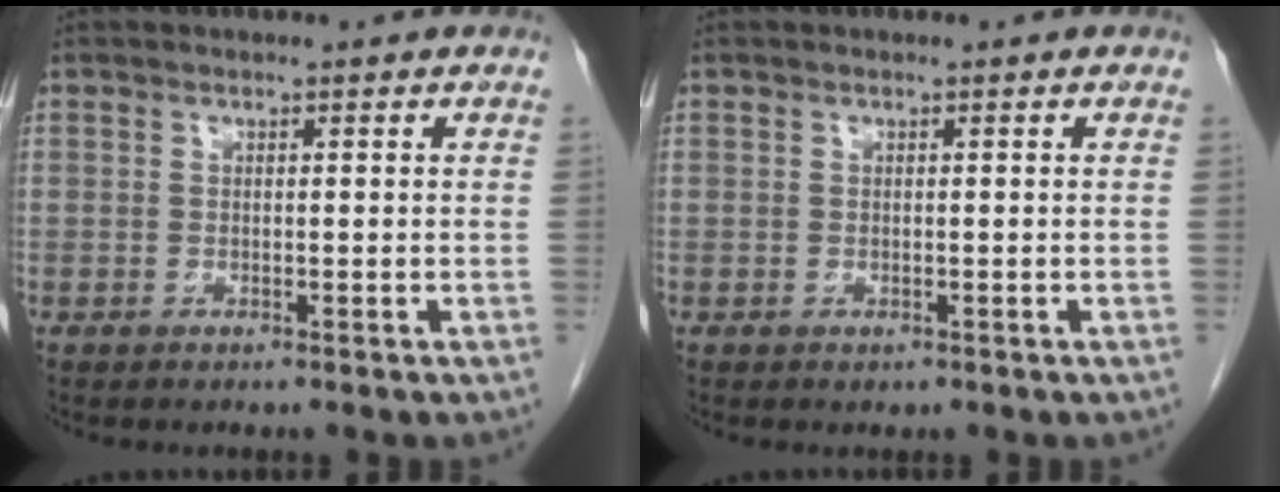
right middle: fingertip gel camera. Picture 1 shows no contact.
{"total": 0.0}